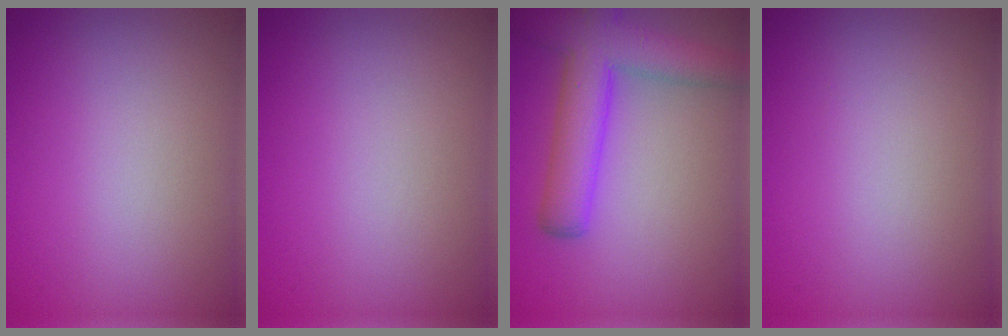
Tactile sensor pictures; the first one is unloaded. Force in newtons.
{"total": 0.0}
{"total": 6.6, "press": 6.6, "slide": 0.4}
{"total": 0.0}